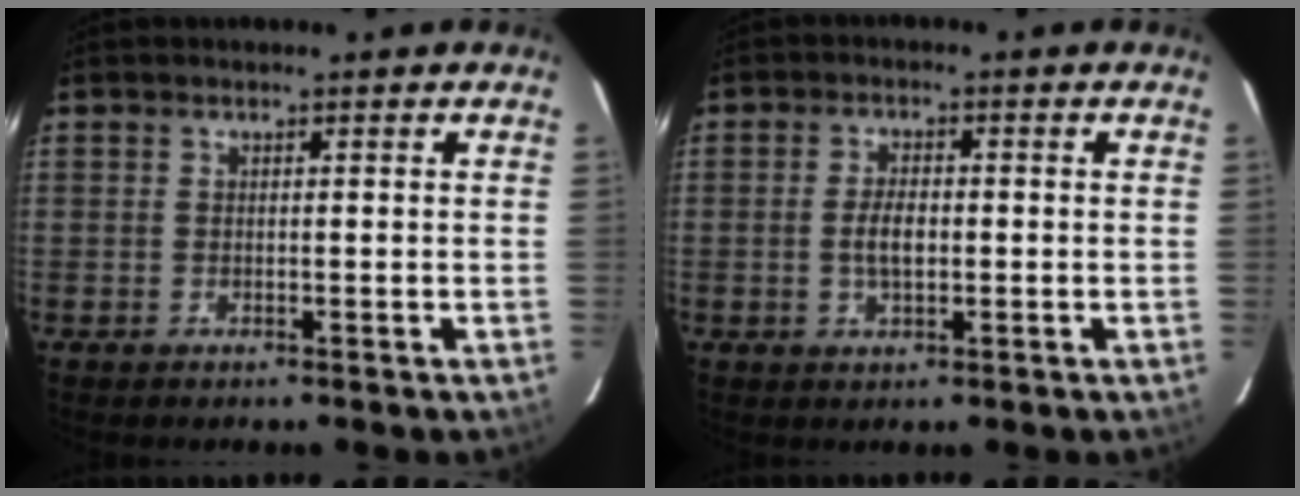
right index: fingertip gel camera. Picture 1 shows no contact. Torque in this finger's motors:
{"motor_torque": [0.49, -0.25, 0.25, 0.08]}